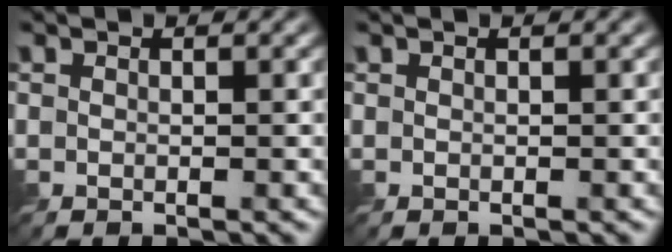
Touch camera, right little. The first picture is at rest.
{"total": 0.0}